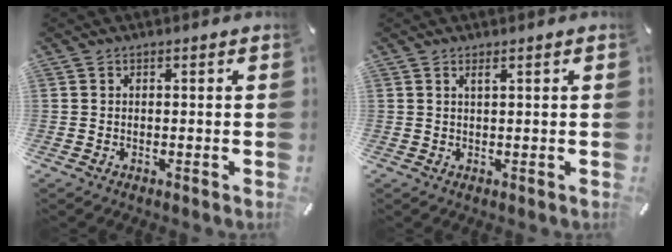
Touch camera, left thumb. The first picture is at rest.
{"total": 1.2, "force": [0.6, 0.0, 1.0], "torque": [-0.021, -0.001, 0.010]}